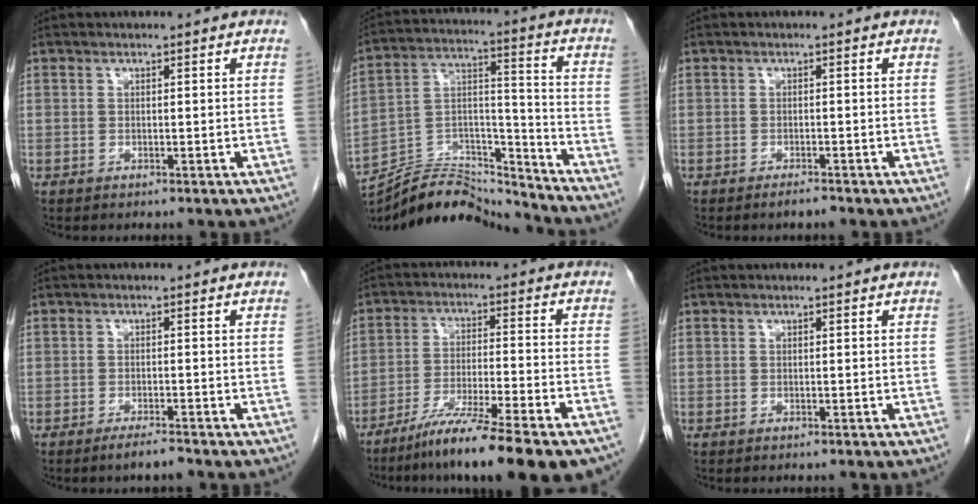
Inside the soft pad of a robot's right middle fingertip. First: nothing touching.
{"total": 17.4, "force": [-16.9, 2.1, 3.6], "torque": [-0.064, 0.032, -0.287]}
{"total": 1.2, "force": [-1.1, 0.1, 0.6], "torque": [-0.012, -0.001, -0.015]}
{"total": 2.3, "force": [-1.9, 0.1, 1.3], "torque": [-0.027, -0.003, -0.033]}
{"total": 17.0, "force": [-13.2, 0.8, 10.6], "torque": [-0.143, -0.026, -0.210]}
{"total": 0.0}